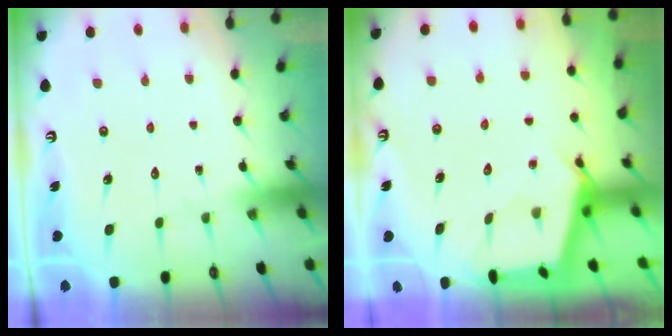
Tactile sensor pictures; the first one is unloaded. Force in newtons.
{"total": 2.7, "press": 2.7, "slide": 0.3}